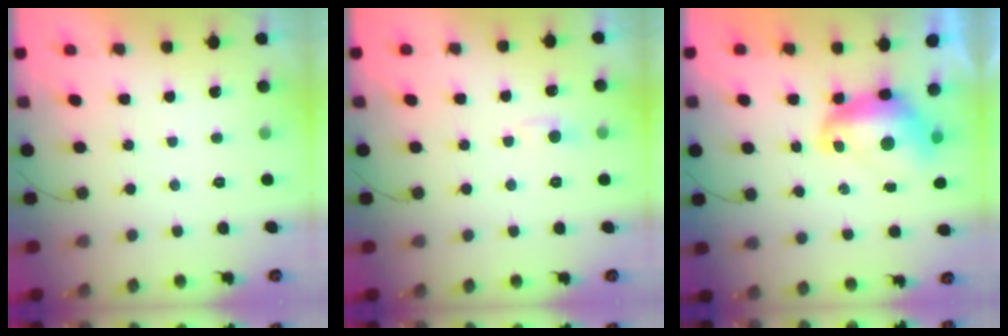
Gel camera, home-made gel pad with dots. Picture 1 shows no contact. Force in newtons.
{"total": 3.6, "press": 3.6, "slide": 0.5}
{"total": 9.2, "press": 9.2, "slide": 1.1}